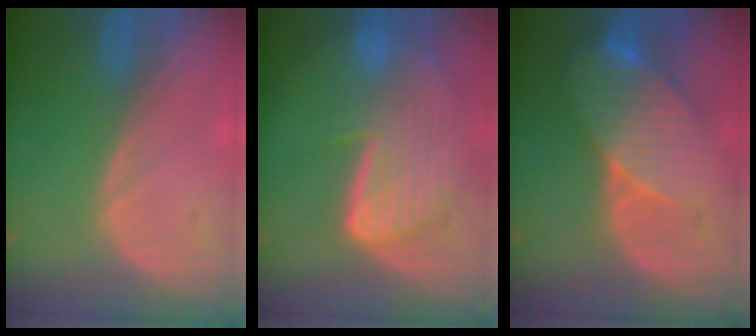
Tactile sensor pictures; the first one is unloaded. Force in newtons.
{"total": 9.0, "press": 7.9, "slide": 4.2}
{"total": 8.2, "press": 7.6, "slide": 3.1}